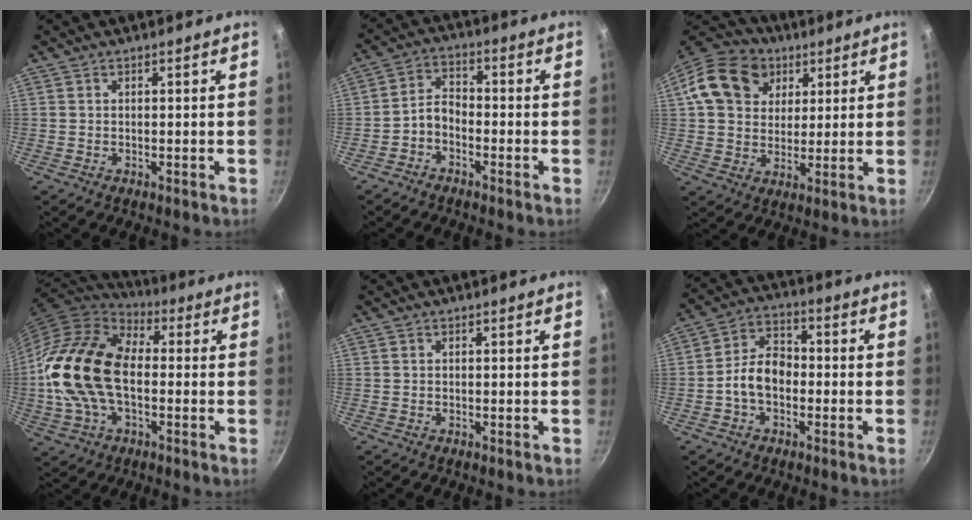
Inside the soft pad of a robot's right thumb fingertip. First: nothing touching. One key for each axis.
{"total": 4.5, "fx": -2.4, "fy": 2.7, "fz": 2.6, "tx": -0.044, "ty": 0.039, "tz": -0.055}
{"total": 16.4, "fx": 5.7, "fy": 13.0, "fz": 8.2, "tx": -0.141, "ty": 0.010, "tz": 0.091}
{"total": 20.2, "fx": -1.0, "fy": 12.7, "fz": 15.6, "tx": -0.281, "ty": 0.029, "tz": -0.029}
{"total": 0.0}
{"total": 8.0, "fx": -1.9, "fy": 5.5, "fz": 5.5, "tx": -0.071, "ty": 0.035, "tz": -0.046}